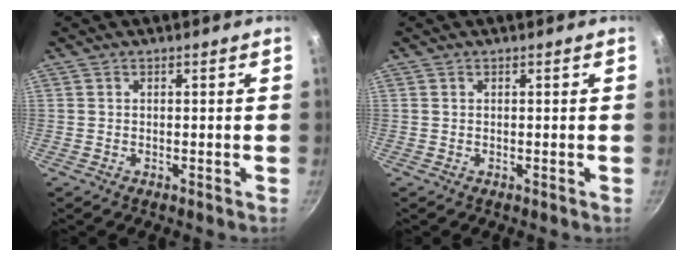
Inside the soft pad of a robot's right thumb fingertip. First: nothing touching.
{"total": 0.0}